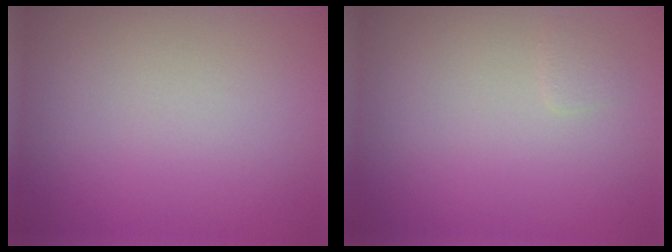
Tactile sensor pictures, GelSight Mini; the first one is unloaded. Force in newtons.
{"total": 0.6, "press": 0.6, "slide": 0.0}